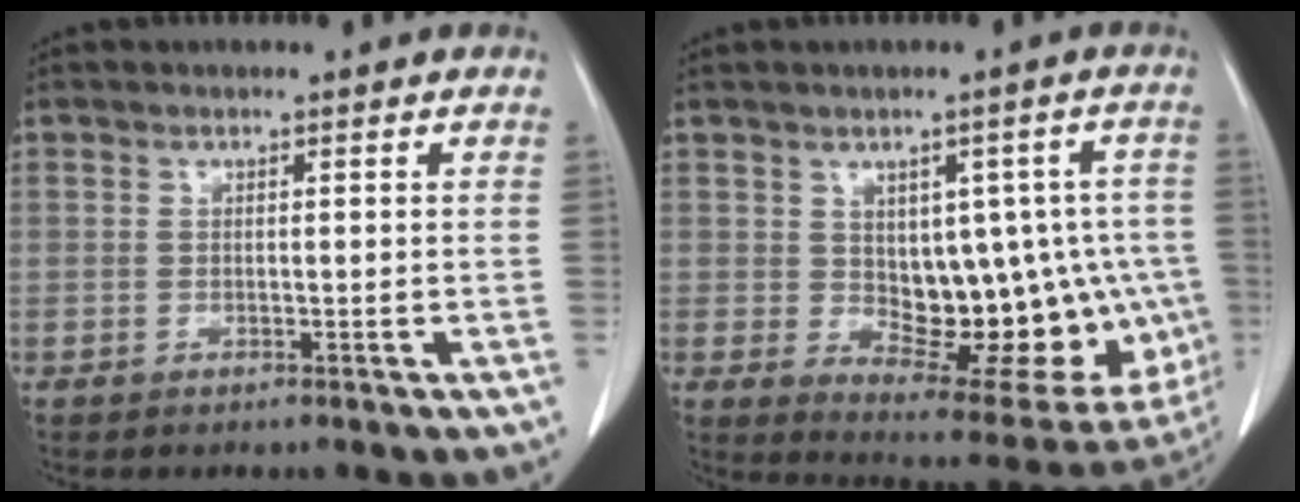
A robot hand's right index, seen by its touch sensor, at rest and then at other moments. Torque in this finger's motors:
{"motor_torque": [0.85, 0.12, 0.30, 0.06]}